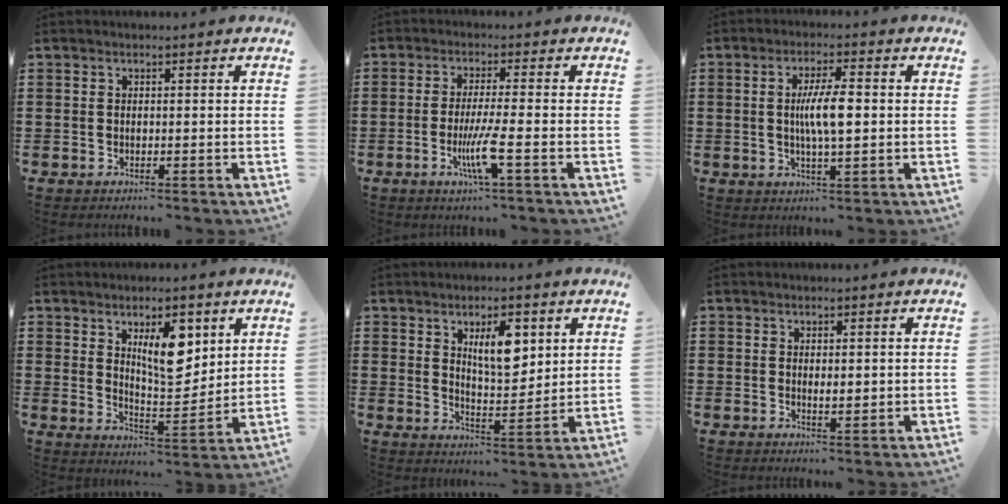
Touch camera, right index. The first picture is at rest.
{"total": 6.3, "force": [-2.2, 0.1, 5.9], "torque": [-0.119, -0.020, -0.042]}
{"total": 6.6, "force": [0.3, 1.6, 6.4], "torque": [-0.122, 0.000, 0.000]}
{"total": 9.1, "force": [4.2, 4.1, 7.0], "torque": [-0.101, -0.013, 0.065]}
{"total": 7.2, "force": [3.0, 3.1, 5.8], "torque": [-0.091, -0.004, 0.044]}
{"total": 1.3, "force": [0.4, 0.6, 1.1], "torque": [-0.022, 0.004, 0.006]}